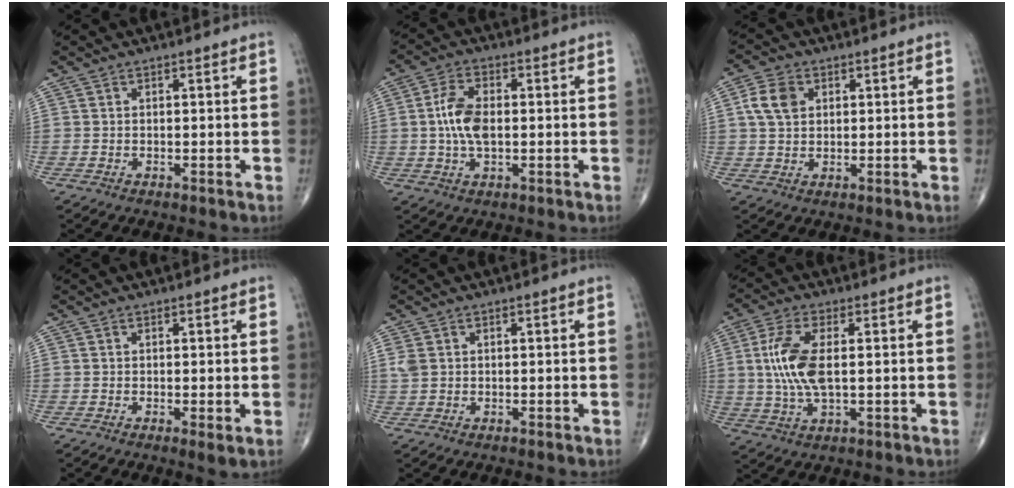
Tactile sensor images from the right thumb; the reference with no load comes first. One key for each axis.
{"total": 7.5, "fx": 0.1, "fy": 3.9, "fz": 6.4, "tx": -0.131, "ty": 0.007, "tz": -0.001}
{"total": 6.0, "fx": 1.7, "fy": 4.3, "fz": 3.8, "tx": -0.069, "ty": 0.003, "tz": 0.030}
{"total": 1.7, "fx": -0.2, "fy": 0.3, "fz": 1.7, "tx": -0.033, "ty": -0.009, "tz": -0.004}
{"total": 1.9, "fx": 0.6, "fy": 1.4, "fz": 1.1, "tx": -0.032, "ty": 0.004, "tz": 0.016}
{"total": 10.2, "fx": 1.0, "fy": 4.3, "fz": 9.2, "tx": -0.208, "ty": -0.001, "tz": 0.022}